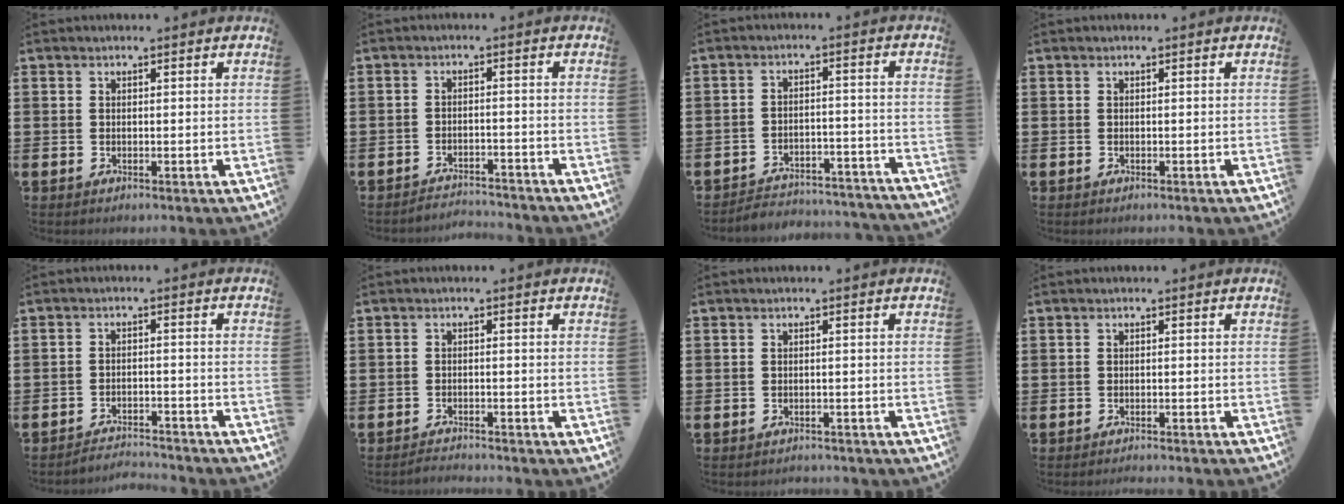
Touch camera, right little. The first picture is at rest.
{"total": 2.5, "force": [-2.5, 0.0, -0.2], "torque": [-0.004, 0.004, -0.054]}
{"total": 3.9, "force": [-3.9, 0.6, 0.3], "torque": [-0.010, 0.009, -0.082]}
{"total": 0.0}
{"total": 2.8, "force": [-2.7, -0.1, -0.2], "torque": [-0.002, 0.004, -0.060]}
{"total": 1.4, "force": [-1.4, -0.1, 0.0], "torque": [-0.004, 0.003, -0.030]}
{"total": 0.9, "force": [-0.9, 0.1, -0.1], "torque": [-0.002, 0.000, -0.019]}
{"total": 0.9, "force": [-0.9, -0.2, -0.1], "torque": [0.001, 0.000, -0.019]}